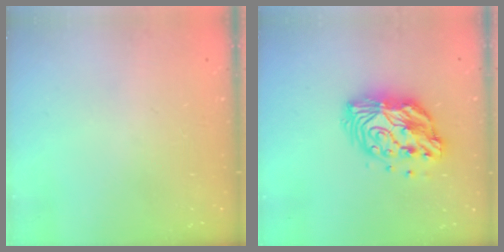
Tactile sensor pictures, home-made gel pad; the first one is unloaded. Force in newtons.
{"total": 12.8, "press": 12.8, "slide": 0.9}